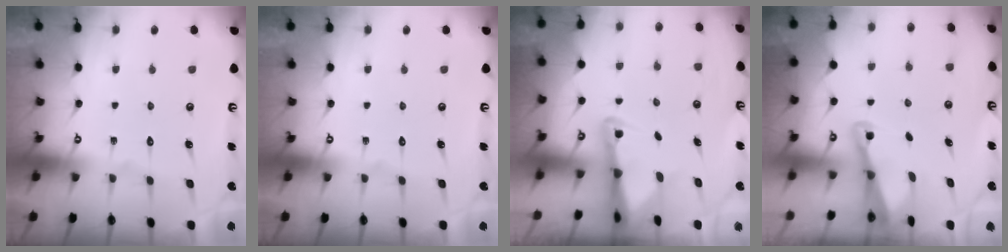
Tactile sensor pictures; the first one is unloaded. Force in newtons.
{"total": 0.0}
{"total": 2.8, "press": 2.8, "slide": 0.6}
{"total": 2.0, "press": 2.0, "slide": 0.4}